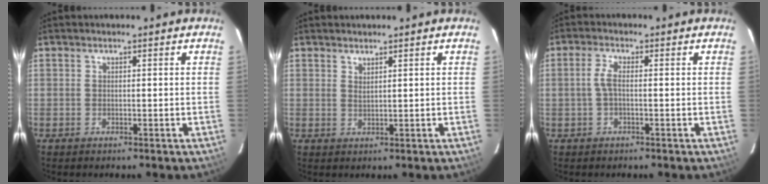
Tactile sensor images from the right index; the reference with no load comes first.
{"total": 1.3, "force": [1.2, 0.1, 0.6], "torque": [-0.010, -0.001, 0.021]}
{"total": 2.4, "force": [-0.3, 0.6, 2.3], "torque": [-0.049, 0.007, -0.004]}